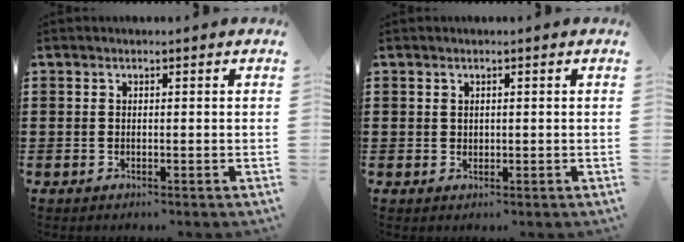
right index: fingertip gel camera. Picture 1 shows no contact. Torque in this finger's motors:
{"motor_torque": [-0.42, 0.48, 0.00, 0.00]}